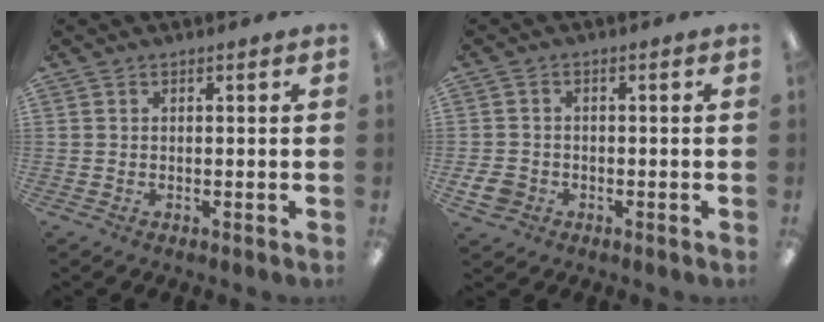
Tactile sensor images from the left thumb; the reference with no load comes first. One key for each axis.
{"total": 3.9, "fx": -1.5, "fy": 3.2, "fz": 1.5, "tx": -0.035, "ty": 0.004, "tz": -0.030}